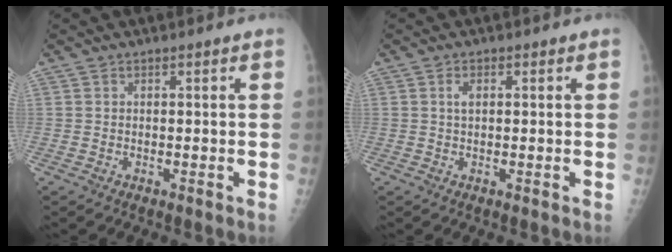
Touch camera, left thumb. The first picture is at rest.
{"total": 1.6, "force": [0.4, 0.8, 1.3], "torque": [-0.023, 0.002, 0.006]}